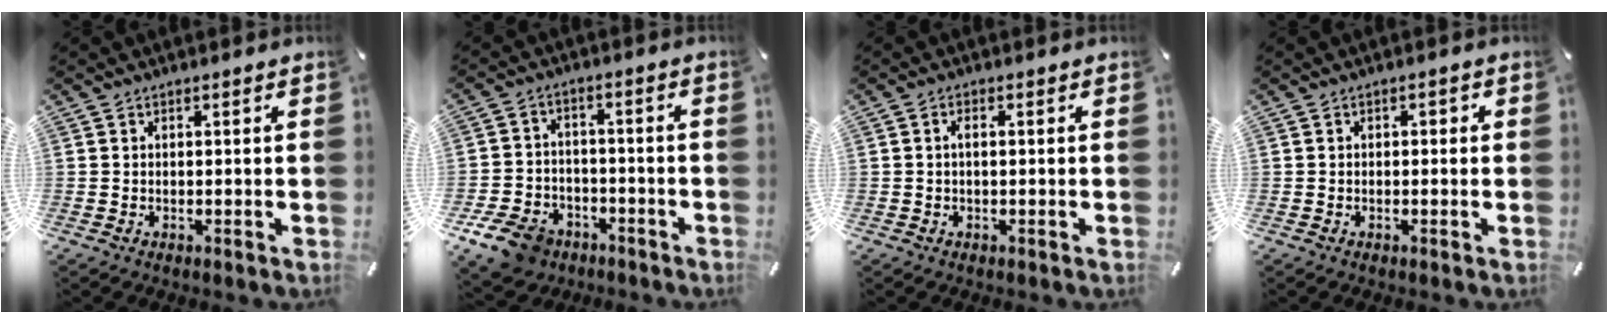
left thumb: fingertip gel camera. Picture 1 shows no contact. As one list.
[{"total": 9.9, "force": [-6.3, 6.7, 3.6], "torque": [-0.081, 0.044, -0.116]}, {"total": 1.4, "force": [0.0, 0.6, 1.3], "torque": [-0.025, 0.002, -0.002]}, {"total": 1.0, "force": [-0.4, 0.7, 0.6], "torque": [-0.013, 0.004, -0.011]}]